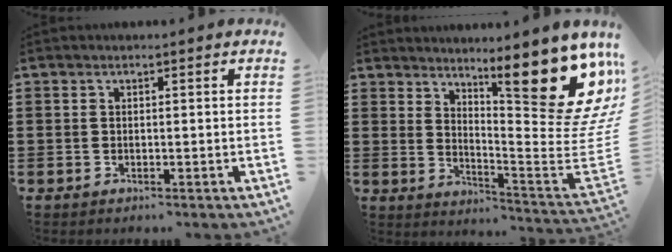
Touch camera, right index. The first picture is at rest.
{"total": 16.2, "force": [9.9, 4.0, 12.3], "torque": [-0.180, -0.084, 0.160]}